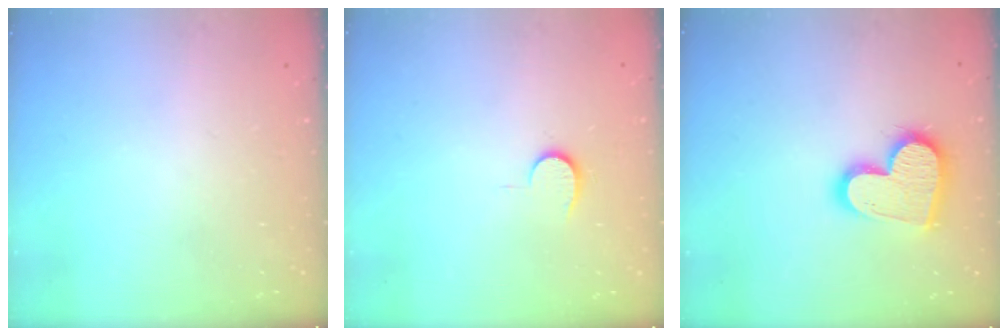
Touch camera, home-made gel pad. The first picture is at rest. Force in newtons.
{"total": 6.3, "press": 6.3, "slide": 0.5}
{"total": 17.0, "press": 16.9, "slide": 1.6}